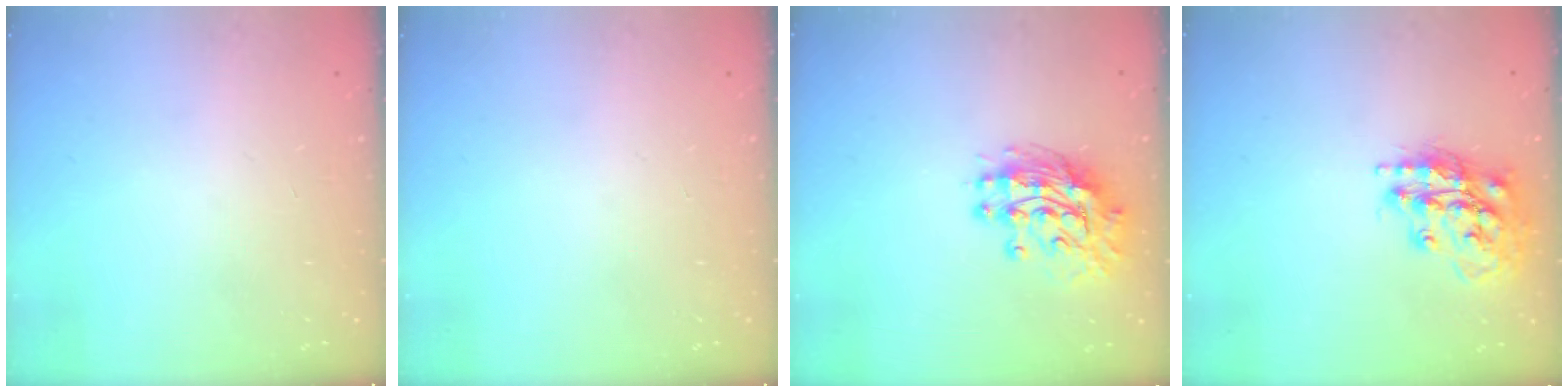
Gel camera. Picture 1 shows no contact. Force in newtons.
{"total": 0.0}
{"total": 12.5, "press": 12.4, "slide": 1.0}
{"total": 16.3, "press": 16.2, "slide": 1.1}